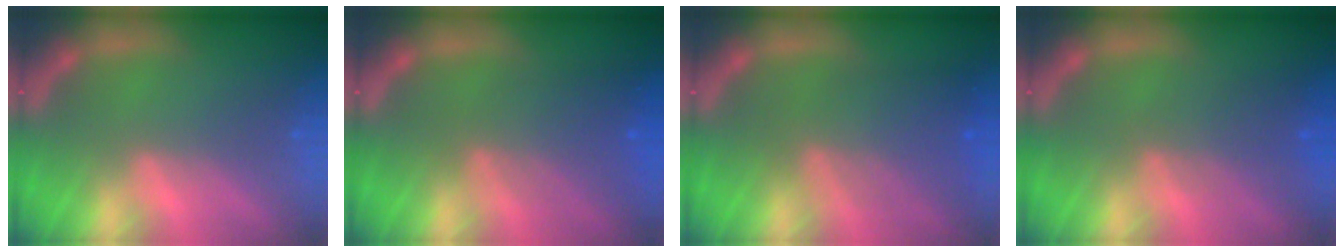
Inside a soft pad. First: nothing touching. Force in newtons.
{"total": 5.1}
{"total": 6.1}
{"total": 3.5}